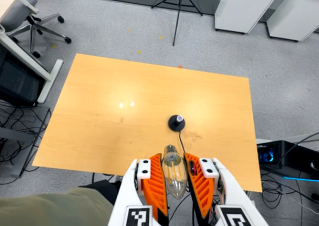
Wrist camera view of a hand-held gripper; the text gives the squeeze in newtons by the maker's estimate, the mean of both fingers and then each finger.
{"total": 19.3, "left": 20.6, "right": 17.9}